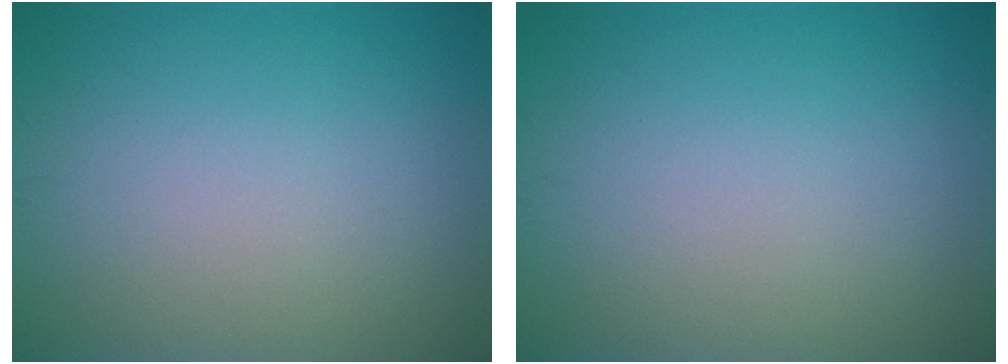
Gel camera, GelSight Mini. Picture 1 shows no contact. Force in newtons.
{"total": 0.0}